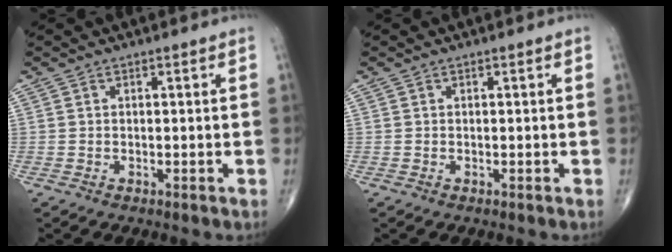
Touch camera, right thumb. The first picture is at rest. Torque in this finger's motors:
{"motor_torque": [-0.02, 0.02, -0.04, -0.03, 0.00]}